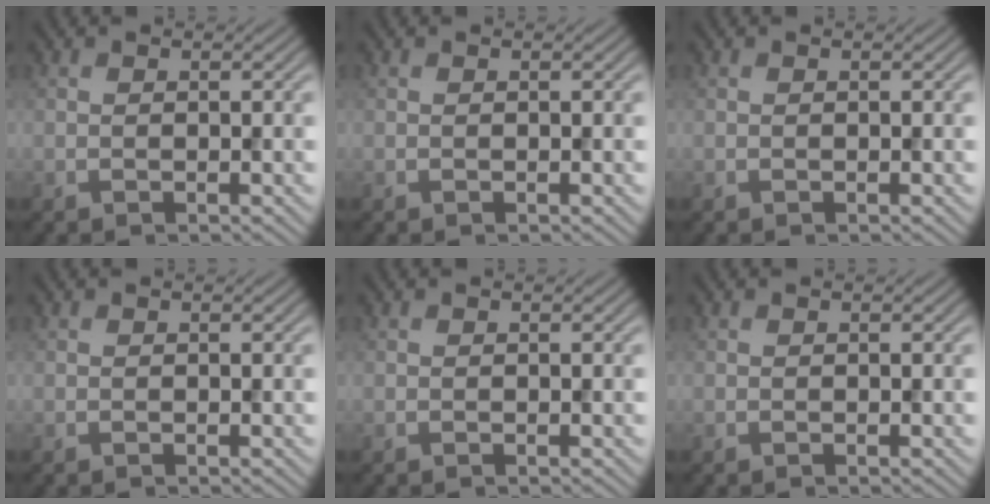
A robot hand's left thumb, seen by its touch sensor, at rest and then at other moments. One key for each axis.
{"total": 0.0}
{"total": 0.0}
{"total": 0.0}
{"total": 0.0}
{"total": 0.0}